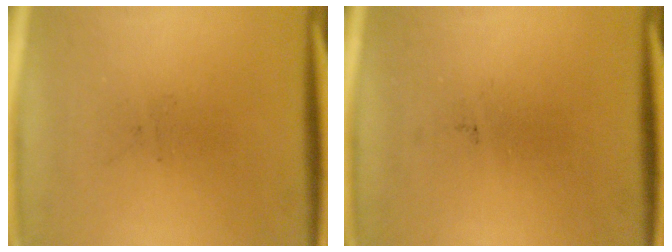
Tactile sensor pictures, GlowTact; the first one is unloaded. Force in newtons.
{"total": 0.0}